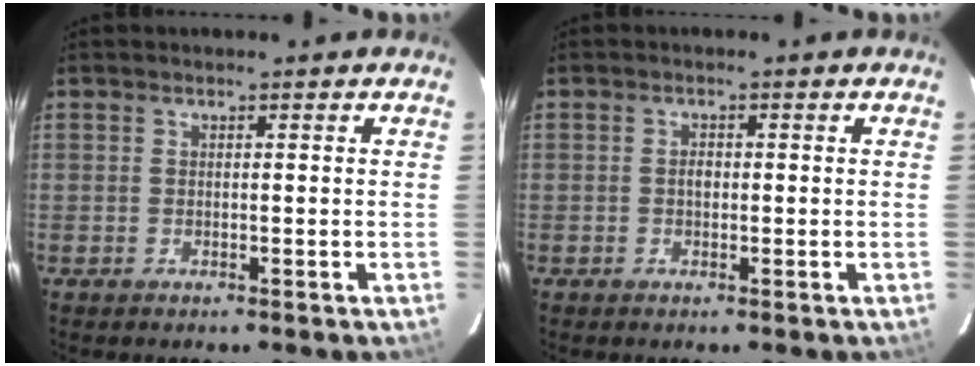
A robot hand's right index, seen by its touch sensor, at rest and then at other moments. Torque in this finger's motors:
{"motor_torque": [0.12, 0.00, 0.21, 0.04]}